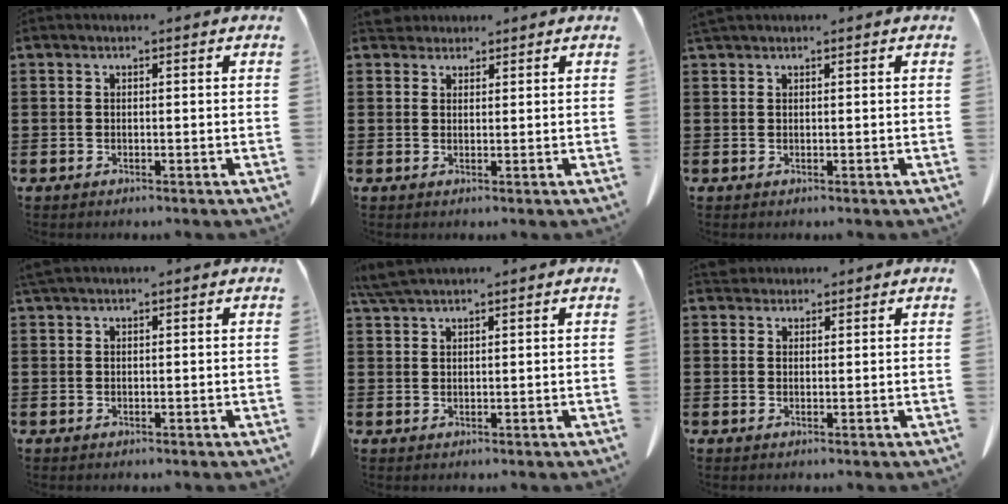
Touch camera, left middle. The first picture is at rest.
{"total": 2.9, "force": [2.6, 1.1, 0.6], "torque": [-0.012, -0.001, 0.049]}
{"total": 0.9, "force": [0.8, 0.1, 0.3], "torque": [-0.007, 0.000, 0.016]}
{"total": 1.0, "force": [0.9, 0.1, 0.4], "torque": [-0.012, -0.001, 0.019]}
{"total": 3.5, "force": [3.0, 0.3, 1.8], "torque": [-0.044, -0.002, 0.058]}
{"total": 2.3, "force": [2.0, 1.0, 0.5], "torque": [-0.016, 0.005, 0.041]}